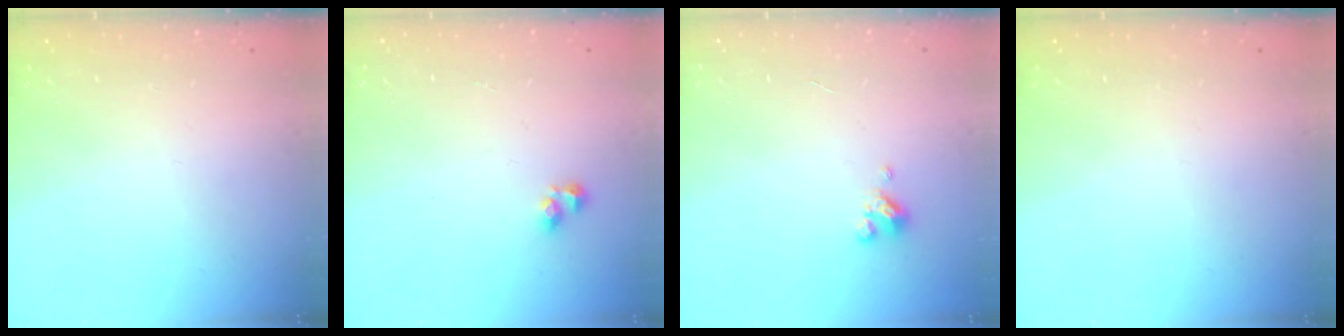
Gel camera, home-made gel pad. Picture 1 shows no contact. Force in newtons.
{"total": 4.0, "press": 3.9, "slide": 0.7}
{"total": 2.5, "press": 2.5, "slide": 0.3}
{"total": 0.0}